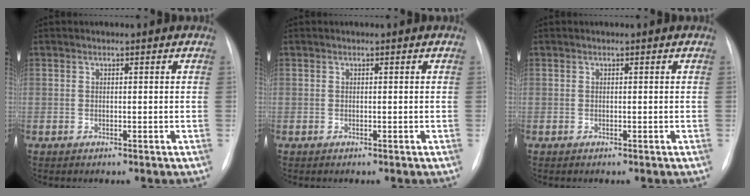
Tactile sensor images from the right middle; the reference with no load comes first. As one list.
[{"total": 0.0}, {"total": 0.0}]